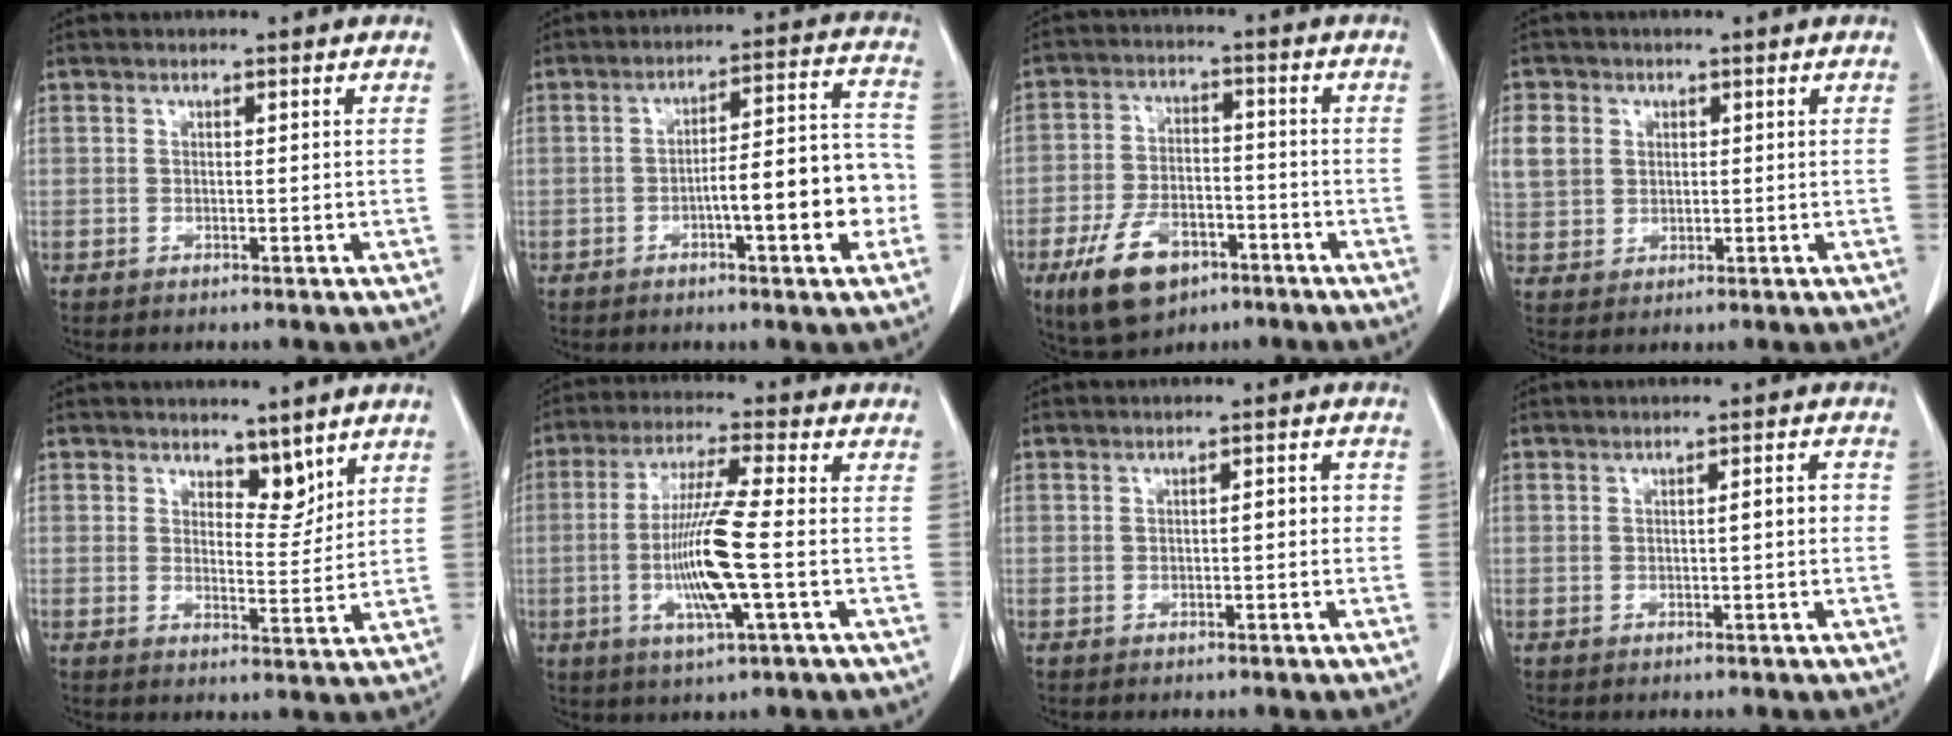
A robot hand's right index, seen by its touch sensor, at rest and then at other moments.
{"total": 11.5, "force": [-3.3, 2.1, 10.9], "torque": [-0.152, 0.031, -0.044]}
{"total": 10.8, "force": [-6.1, 6.0, 6.7], "torque": [-0.134, 0.000, -0.101]}
{"total": 8.1, "force": [2.4, 7.0, 3.3], "torque": [-0.094, 0.015, 0.054]}
{"total": 3.9, "force": [3.0, 1.7, 1.8], "torque": [-0.019, -0.009, 0.051]}
{"total": 11.4, "force": [-2.1, 0.0, 11.2], "torque": [-0.223, -0.010, -0.045]}
{"total": 2.1, "force": [-0.4, 0.7, 1.9], "torque": [-0.025, 0.008, -0.005]}
{"total": 2.2, "force": [-0.3, 0.3, 2.2], "torque": [-0.029, 0.004, -0.005]}